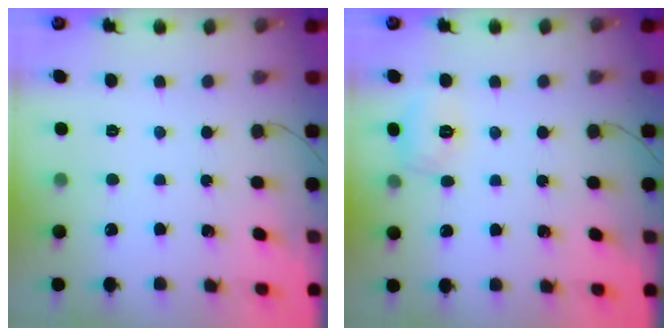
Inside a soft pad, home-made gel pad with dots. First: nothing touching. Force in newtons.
{"total": 6.0, "press": 5.8, "slide": 1.6}